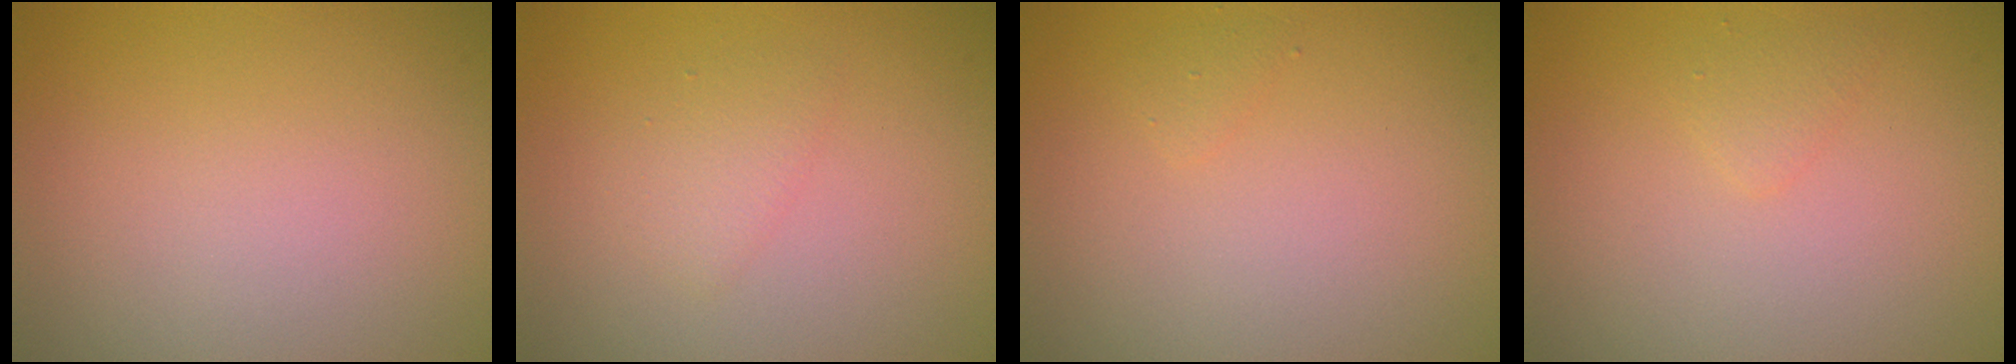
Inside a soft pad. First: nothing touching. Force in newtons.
{"total": 1.4, "press": 1.4, "slide": 0.0}
{"total": 0.5, "press": 0.5, "slide": 0.0}
{"total": 0.9, "press": 0.9, "slide": 0.0}